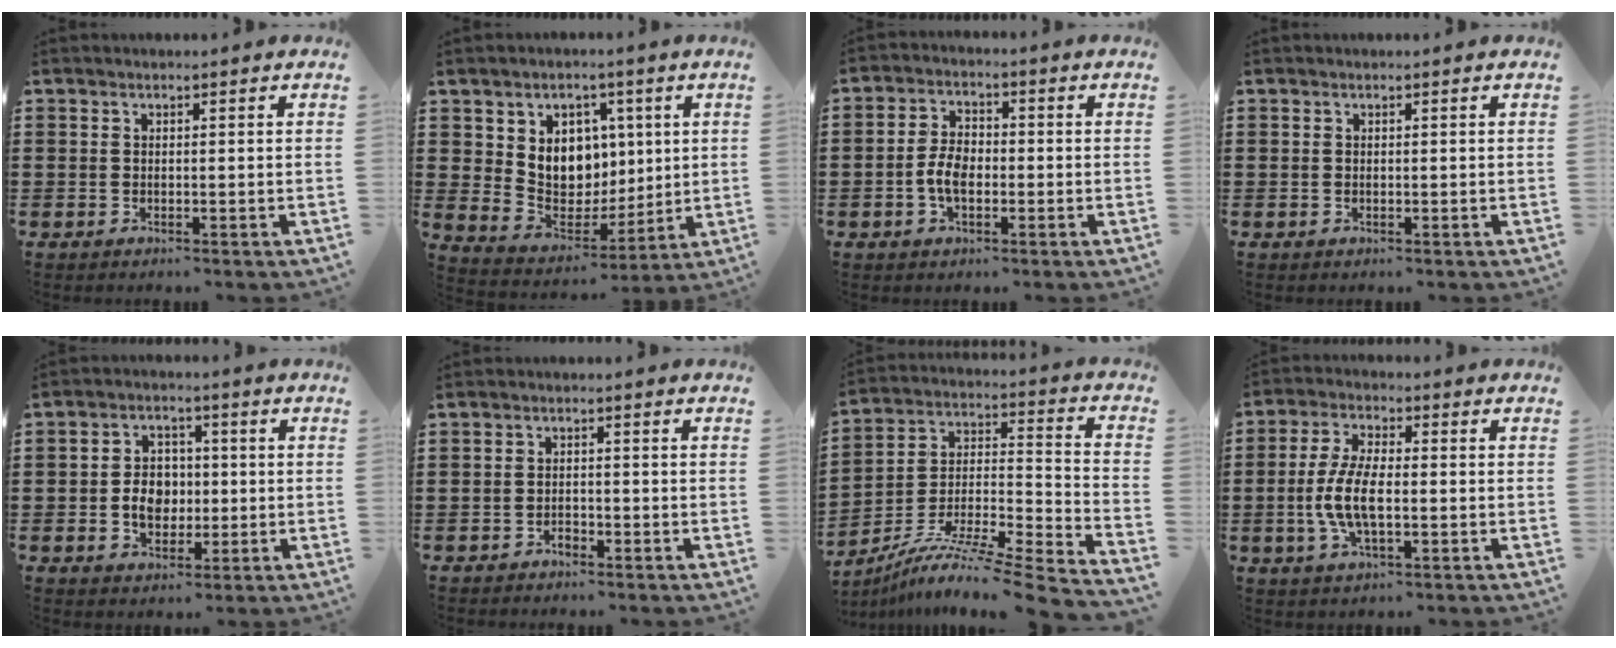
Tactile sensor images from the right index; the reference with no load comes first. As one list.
[{"total": 7.7, "force": [2.5, 6.9, 2.5], "torque": [-0.055, -0.022, 0.047]}, {"total": 4.7, "force": [-1.2, 2.6, 3.7], "torque": [-0.089, 0.000, -0.028]}, {"total": 0.0}, {"total": 5.4, "force": [-0.7, 4.3, 3.2], "torque": [-0.068, 0.005, -0.017]}, {"total": 1.3, "force": [-1.1, 0.5, 0.4], "torque": [-0.013, -0.001, -0.023]}, {"total": 8.9, "force": [-7.1, 0.4, 5.4], "torque": [-0.096, -0.008, -0.144]}, {"total": 7.4, "force": [-1.3, 2.9, 6.6], "torque": [-0.156, -0.007, -0.034]}]